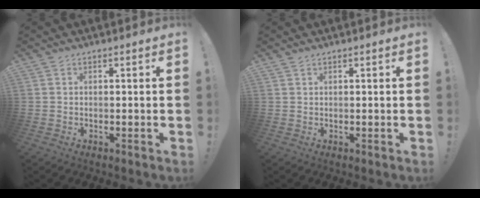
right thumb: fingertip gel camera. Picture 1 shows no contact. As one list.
[{"total": 0.7, "force": [0.6, 0.2, 0.2], "torque": [-0.003, -0.002, 0.012]}]